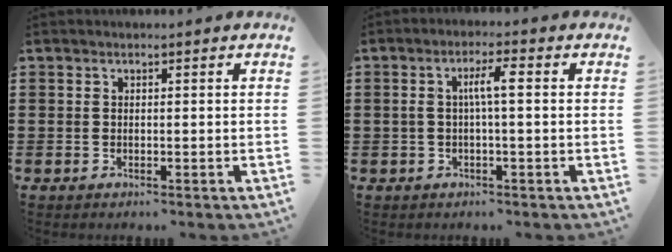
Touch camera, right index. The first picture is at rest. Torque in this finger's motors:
{"motor_torque": [0.67, -0.22, 0.21, 0.08]}